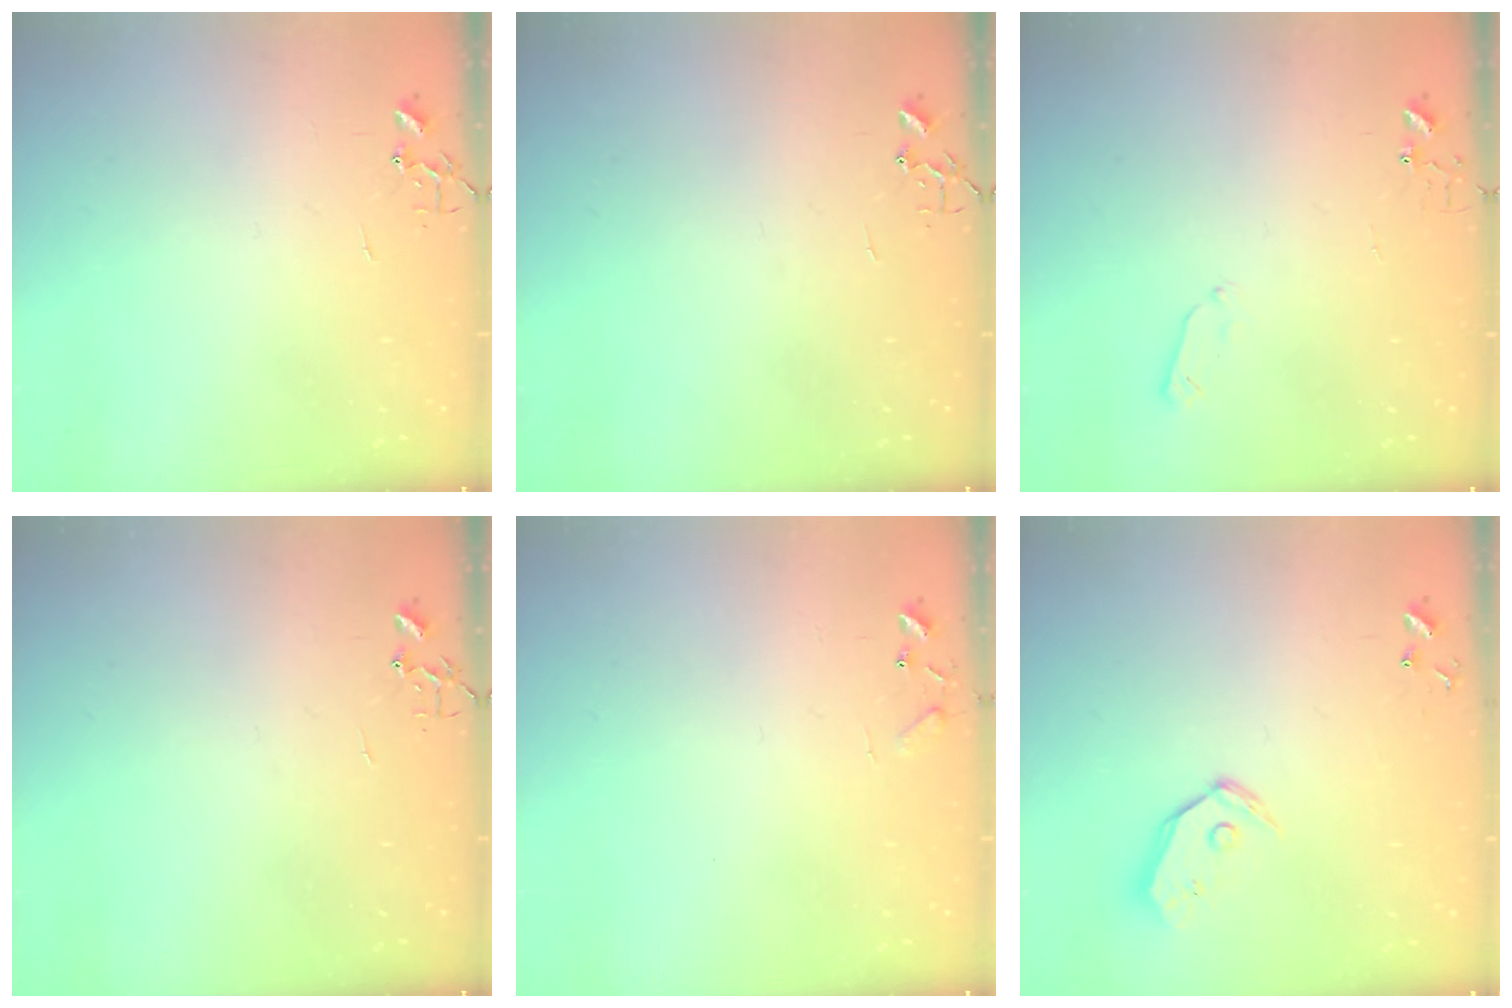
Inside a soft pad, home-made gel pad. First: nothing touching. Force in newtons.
{"total": 0.0}
{"total": 3.3, "press": 3.2, "slide": 0.6}
{"total": 0.0}
{"total": 5.8, "press": 5.8, "slide": 0.5}
{"total": 8.7, "press": 8.6, "slide": 1.3}